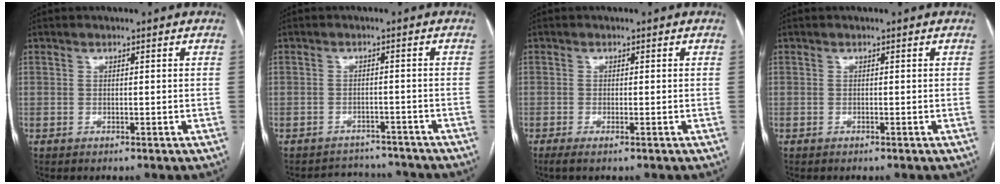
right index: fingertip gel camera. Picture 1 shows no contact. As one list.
[{"total": 6.7, "force": [-6.4, 2.1, -0.3], "torque": [0.012, 0.017, -0.081]}, {"total": 1.6, "force": [-1.0, 0.0, 1.3], "torque": [-0.022, -0.003, -0.018]}, {"total": 0.0}]